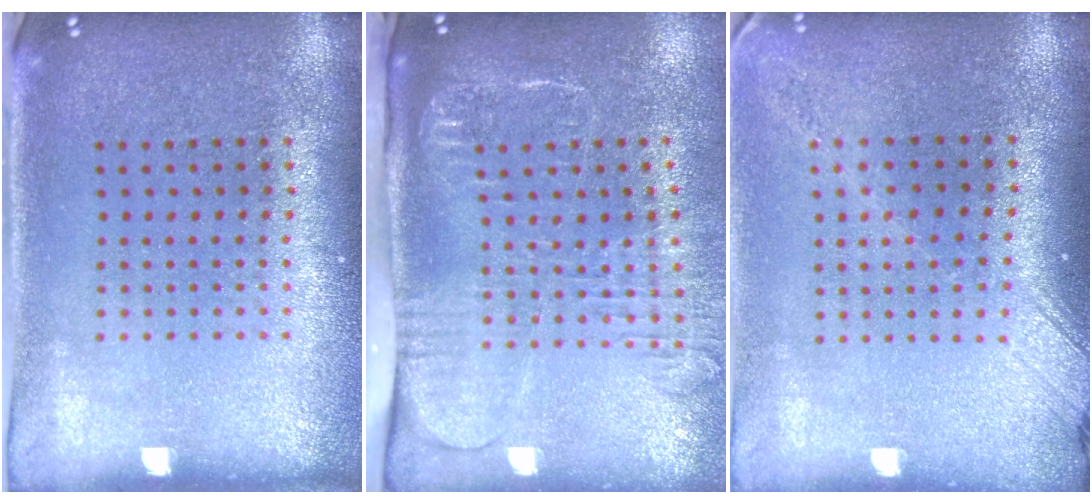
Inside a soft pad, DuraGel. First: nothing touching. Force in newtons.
{"total": 2.7, "press": 2.1, "slide": 1.7}
{"total": 1.8, "press": 1.4, "slide": 1.2}